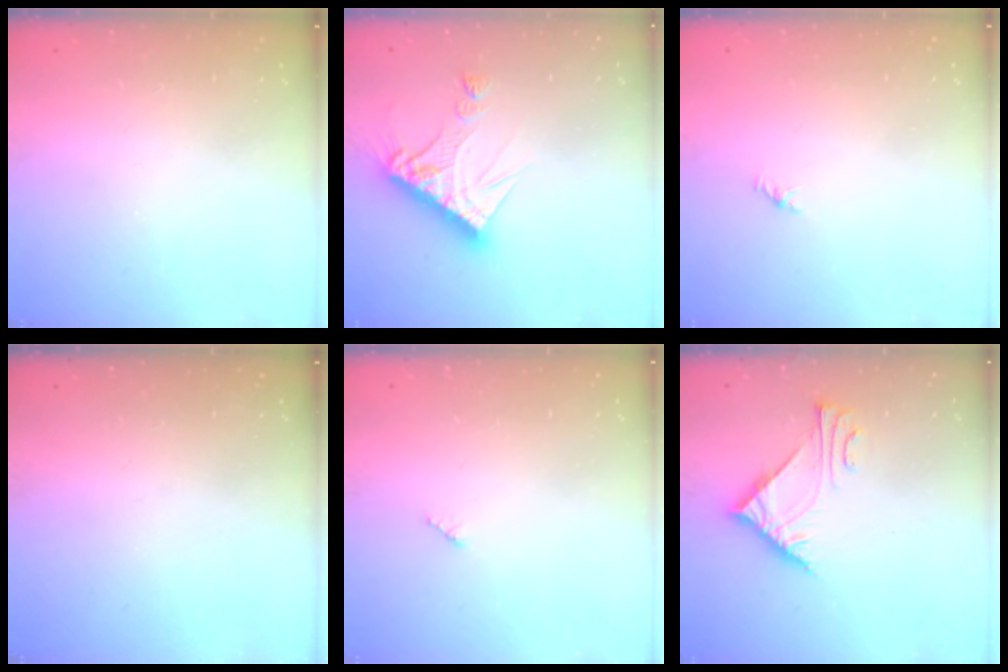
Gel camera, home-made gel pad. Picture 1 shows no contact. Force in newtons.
{"total": 13.9, "press": 13.9, "slide": 1.4}
{"total": 0.5, "press": 0.3, "slide": 0.4}
{"total": 0.0}
{"total": 2.5, "press": 2.5, "slide": 0.3}
{"total": 7.0, "press": 7.0, "slide": 0.2}